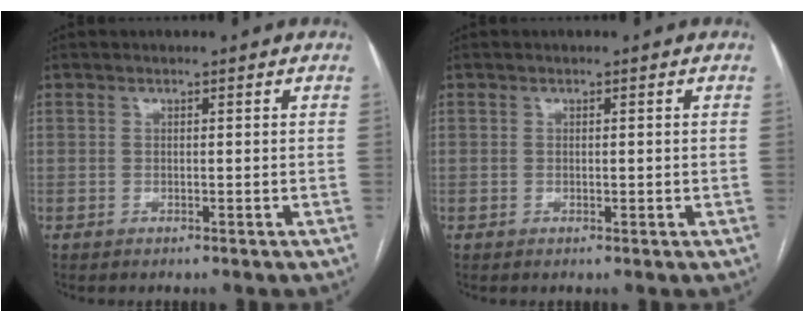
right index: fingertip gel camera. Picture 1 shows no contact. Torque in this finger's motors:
{"motor_torque": [-0.36, 0.51, 0.04, 0.01]}